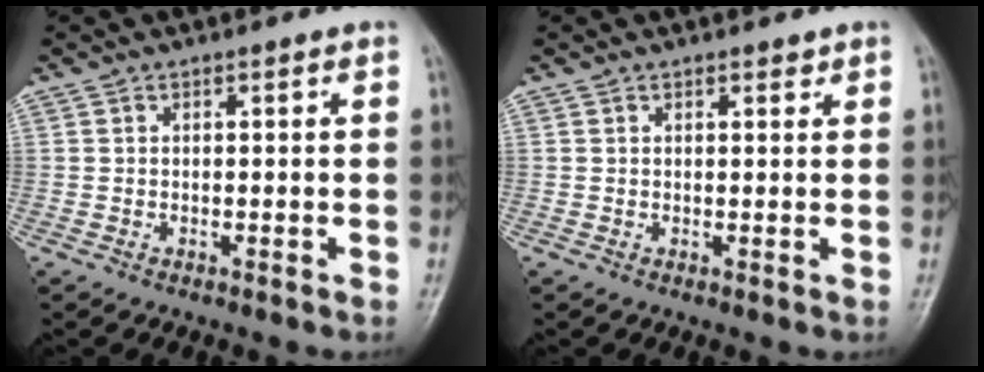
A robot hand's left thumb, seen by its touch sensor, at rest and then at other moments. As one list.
[{"total": 1.1, "force": [0.8, 0.5, 0.5], "torque": [-0.004, -0.004, 0.009]}]